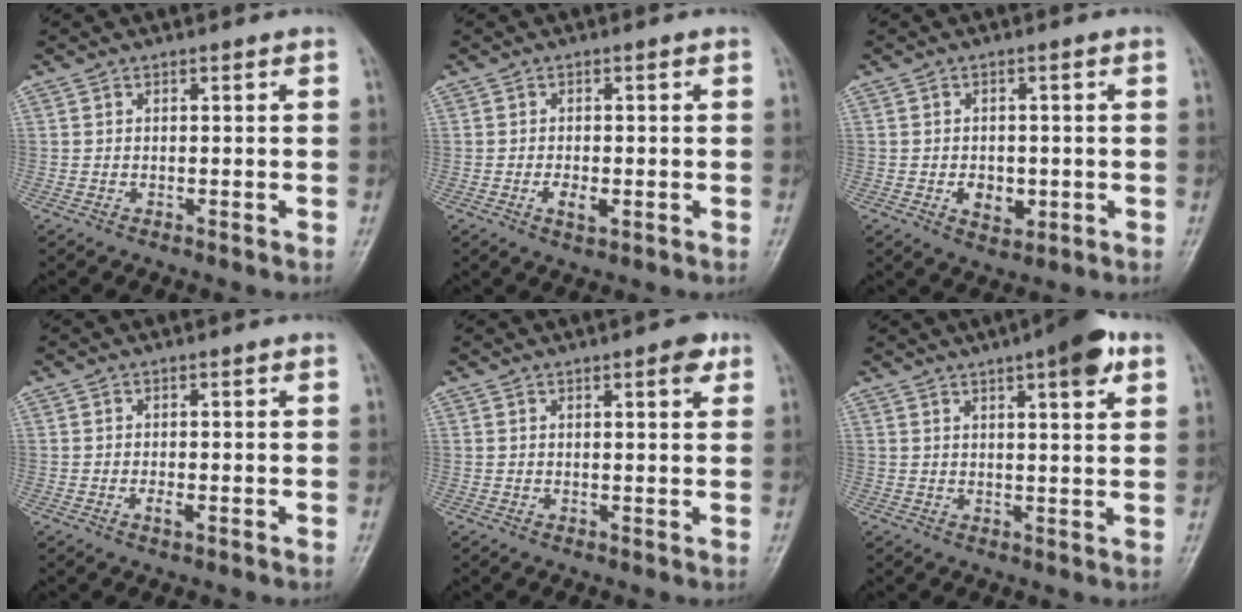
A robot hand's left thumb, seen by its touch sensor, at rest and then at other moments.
{"total": 3.0, "force": [-0.8, 1.4, 2.5], "torque": [-0.044, -0.003, -0.013]}
{"total": 4.8, "force": [-1.0, 3.4, 3.3], "torque": [-0.036, -0.001, -0.008]}
{"total": 1.7, "force": [-0.3, 0.6, 1.6], "torque": [-0.028, 0.000, -0.005]}
{"total": 3.5, "force": [1.9, 1.1, 2.7], "torque": [-0.028, -0.006, 0.021]}
{"total": 8.7, "force": [4.7, 2.1, 7.0], "torque": [-0.088, -0.012, 0.061]}